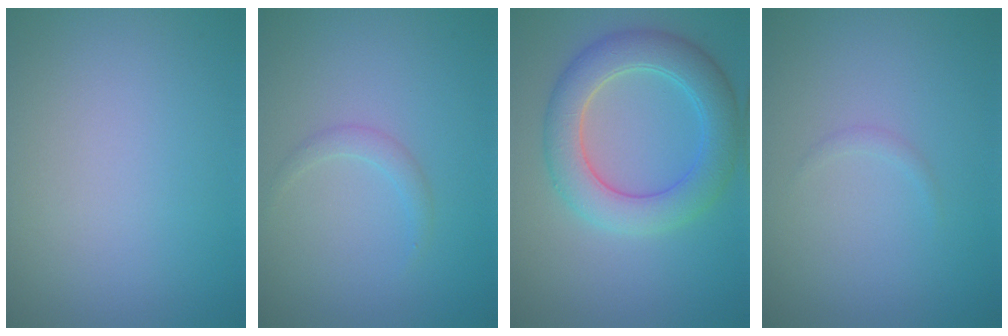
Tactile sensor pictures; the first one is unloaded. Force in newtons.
{"total": 1.1, "press": 1.1, "slide": 0.1}
{"total": 5.8, "press": 5.8, "slide": 0.5}
{"total": 0.5, "press": 0.5, "slide": 0.0}